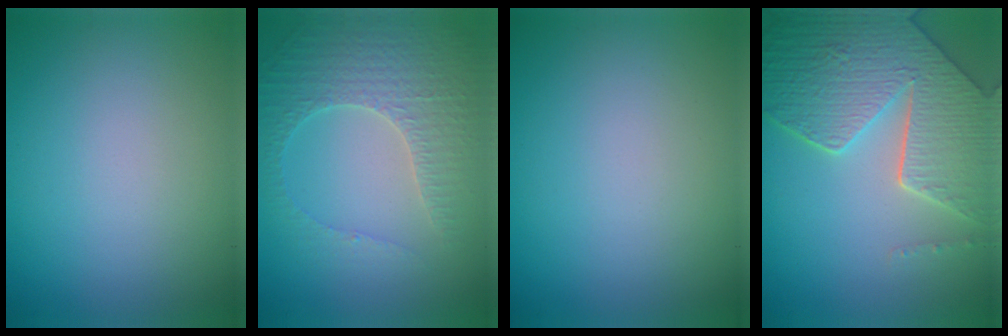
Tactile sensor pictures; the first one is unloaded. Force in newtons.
{"total": 3.4, "press": 3.2, "slide": 1.4}
{"total": 0.0}
{"total": 8.4, "press": 6.0, "slide": 5.8}